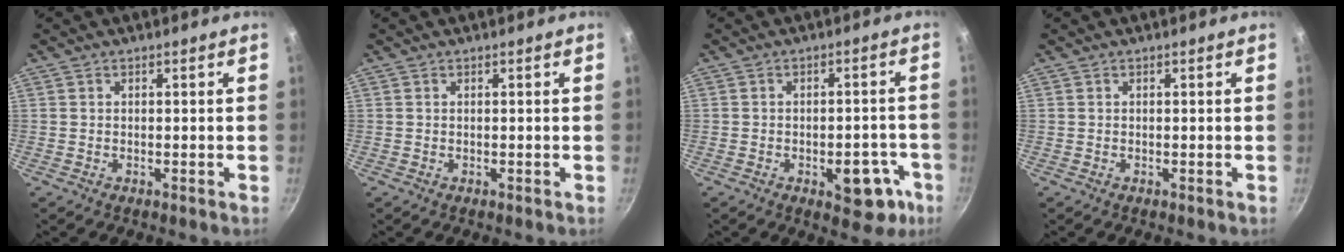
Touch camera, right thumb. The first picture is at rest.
{"total": 0.0}
{"total": 9.6, "force": [-3.8, 5.3, 7.0], "torque": [-0.044, 0.025, -0.043]}
{"total": 0.0}